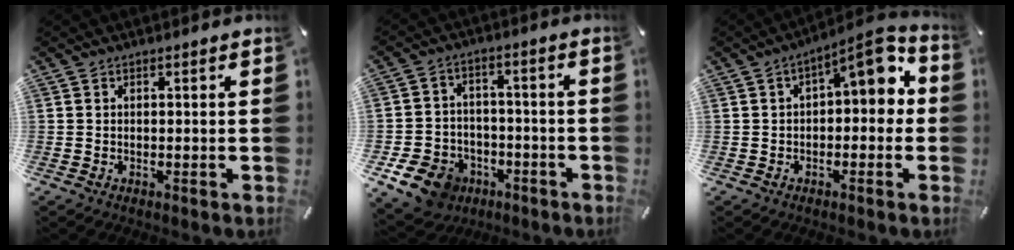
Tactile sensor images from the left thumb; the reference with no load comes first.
{"total": 10.4, "force": [-6.0, 7.6, 3.9], "torque": [-0.075, 0.045, -0.107]}
{"total": 7.9, "force": [2.5, 3.3, 6.8], "torque": [-0.086, -0.024, 0.031]}